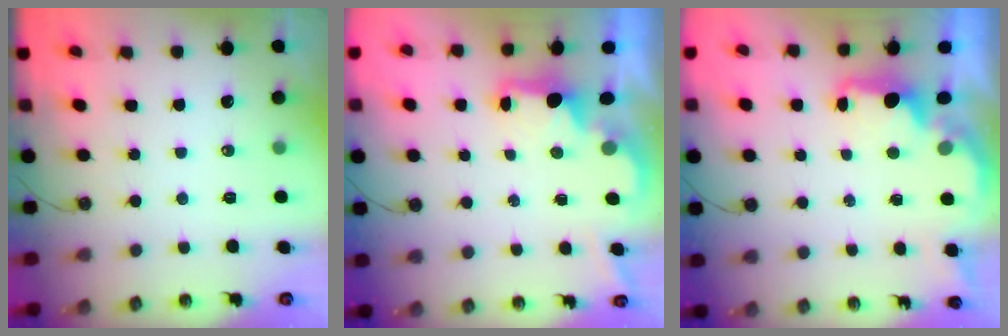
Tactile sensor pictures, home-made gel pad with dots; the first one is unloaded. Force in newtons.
{"total": 2.1, "press": 1.9, "slide": 0.8}
{"total": 1.6, "press": 1.5, "slide": 0.5}